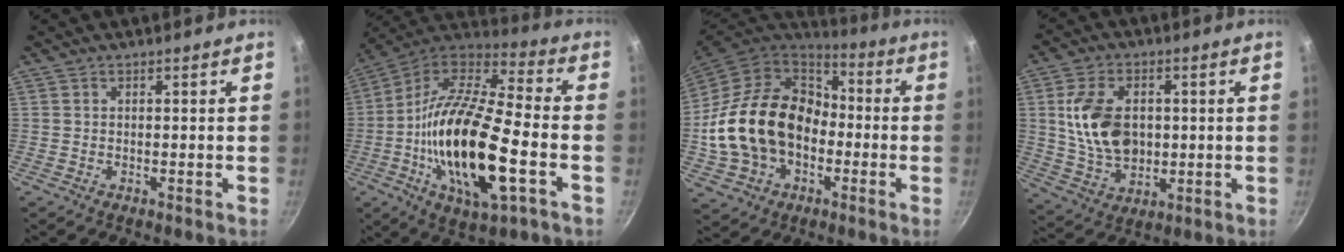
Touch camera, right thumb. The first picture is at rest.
{"total": 25.5, "force": [-5.7, 8.9, 23.2], "torque": [-0.433, 0.018, -0.117]}
{"total": 23.1, "force": [-3.0, 17.2, 15.0], "torque": [-0.253, 0.053, -0.043]}
{"total": 13.7, "force": [1.3, 9.4, 9.9], "torque": [-0.164, -0.009, 0.031]}